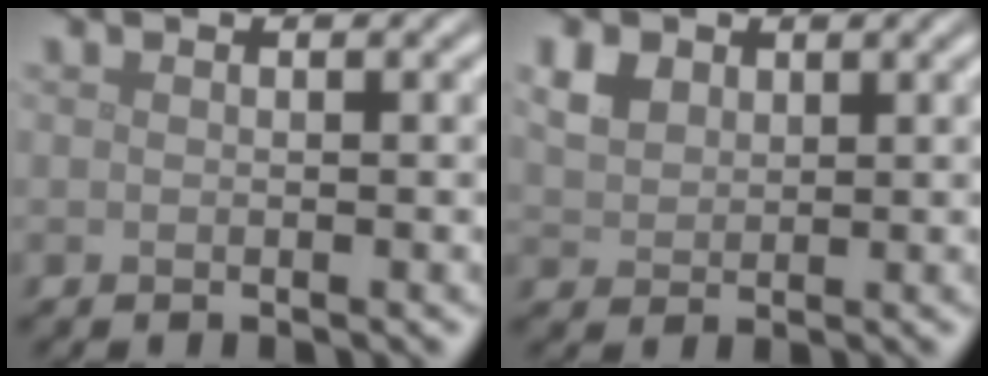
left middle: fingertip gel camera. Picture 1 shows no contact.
{"total": 2.8, "force": [1.5, 2.0, 1.4], "torque": [-0.037, 0.002, 0.027]}